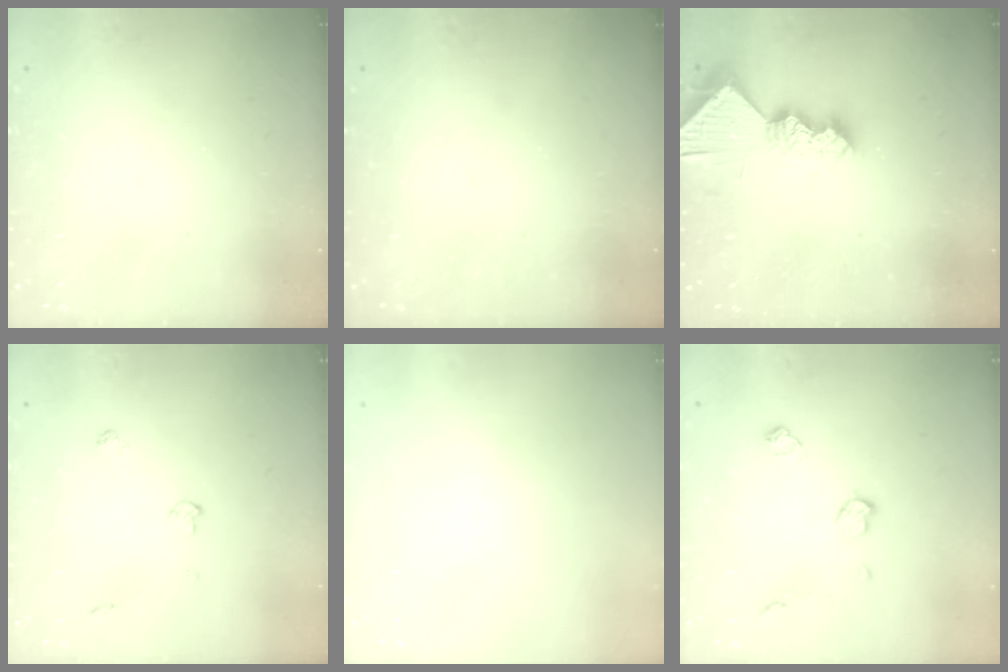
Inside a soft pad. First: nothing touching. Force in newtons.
{"total": 0.0}
{"total": 10.4, "press": 10.3, "slide": 1.2}
{"total": 4.7, "press": 4.7, "slide": 0.7}
{"total": 0.0}
{"total": 7.4, "press": 7.4, "slide": 0.5}